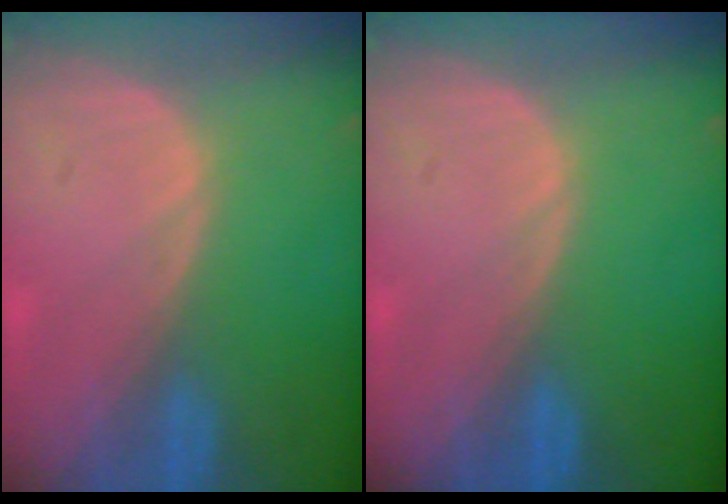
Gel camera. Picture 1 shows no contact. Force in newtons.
{"total": 0.0}